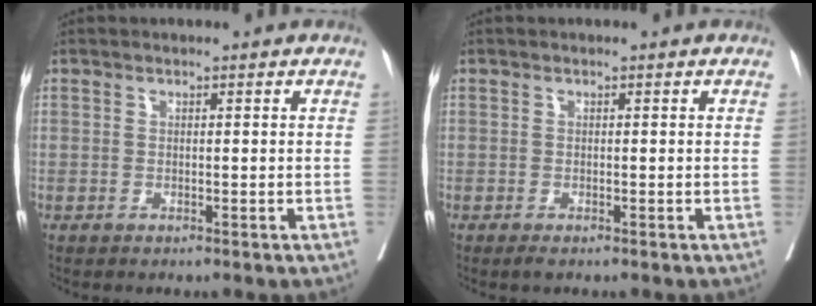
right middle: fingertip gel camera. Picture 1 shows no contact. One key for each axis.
{"total": 1.0, "fx": -0.7, "fy": 0.2, "fz": 0.6, "tx": -0.007, "ty": -0.003, "tz": -0.010}